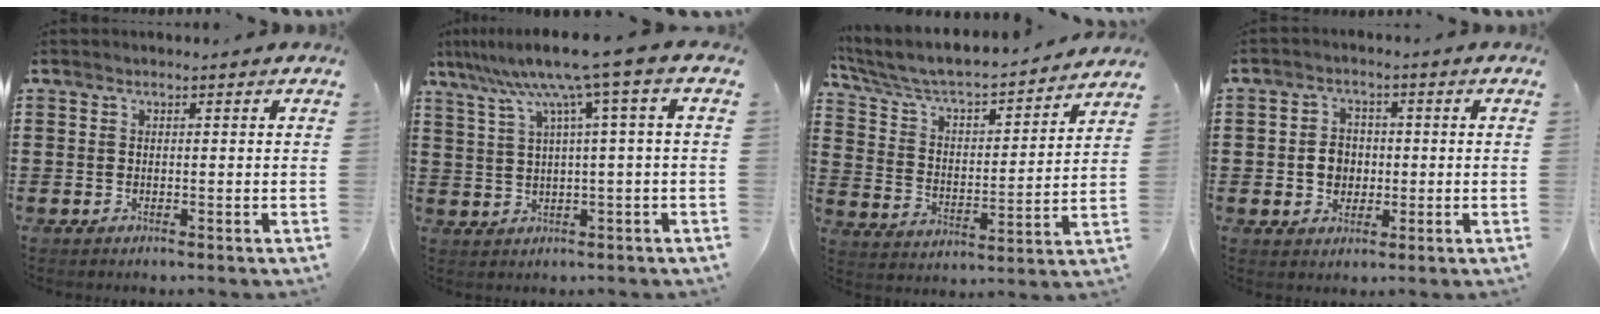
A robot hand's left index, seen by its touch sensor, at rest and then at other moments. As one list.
[{"total": 8.1, "force": [3.5, -0.8, 7.3], "torque": [-0.148, -0.017, 0.054]}, {"total": 5.5, "force": [5.0, 0.9, 2.1], "torque": [-0.066, -0.043, 0.076]}, {"total": 4.2, "force": [-0.4, 3.5, 2.2], "torque": [-0.044, 0.006, -0.014]}]